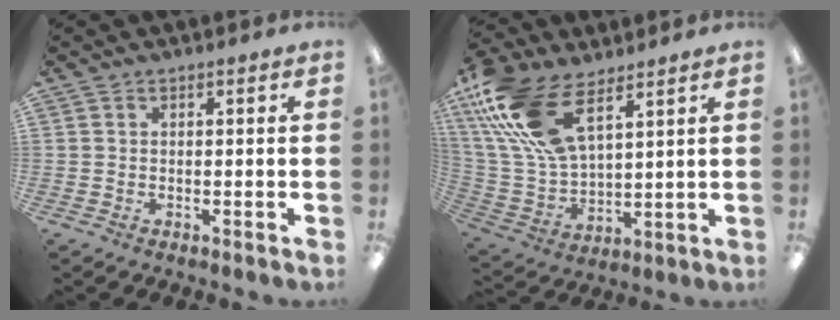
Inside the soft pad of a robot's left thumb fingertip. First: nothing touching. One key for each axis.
{"total": 19.7, "fx": 10.9, "fy": 9.8, "fz": 13.2, "tx": -0.305, "ty": -0.036, "tz": 0.195}